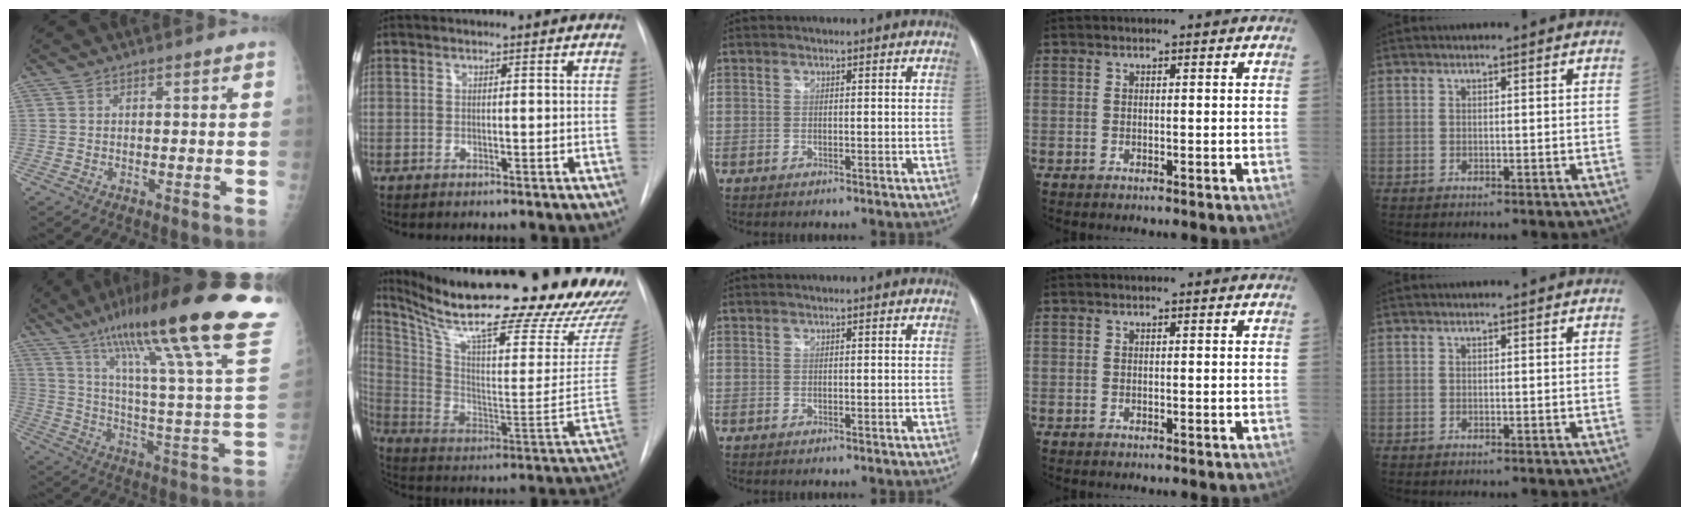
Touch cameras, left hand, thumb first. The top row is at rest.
{"thumb": {"total": 33.0, "force": [22.0, 3.7, 24.4], "torque": [-0.333, -0.069, 0.329]}, "index": {"total": 34.7, "force": [28.4, 4.0, 19.5], "torque": [-0.307, -0.088, 0.391]}}